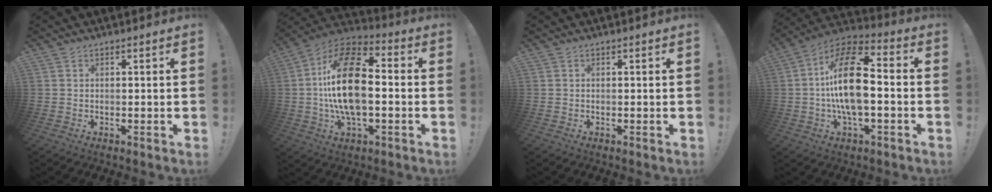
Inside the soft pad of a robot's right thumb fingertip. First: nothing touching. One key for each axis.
{"total": 20.4, "fx": -0.6, "fy": 10.4, "fz": 17.6, "tx": -0.322, "ty": 0.015, "tz": -0.012}
{"total": 0.0}
{"total": 19.6, "fx": -0.9, "fy": 8.7, "fz": 17.6, "tx": -0.317, "ty": 0.013, "tz": -0.021}